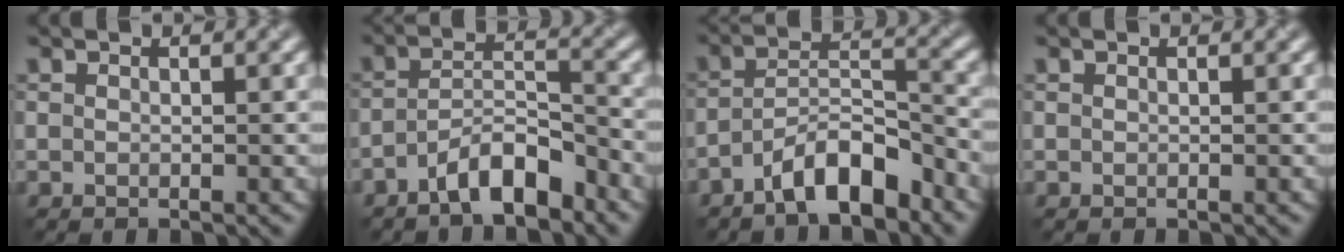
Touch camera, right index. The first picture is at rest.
{"total": 5.0, "force": [-3.4, 1.6, 3.4], "torque": [-0.057, 0.009, -0.064]}
{"total": 6.3, "force": [-4.2, 2.0, 4.2], "torque": [-0.067, 0.011, -0.076]}
{"total": 0.0}